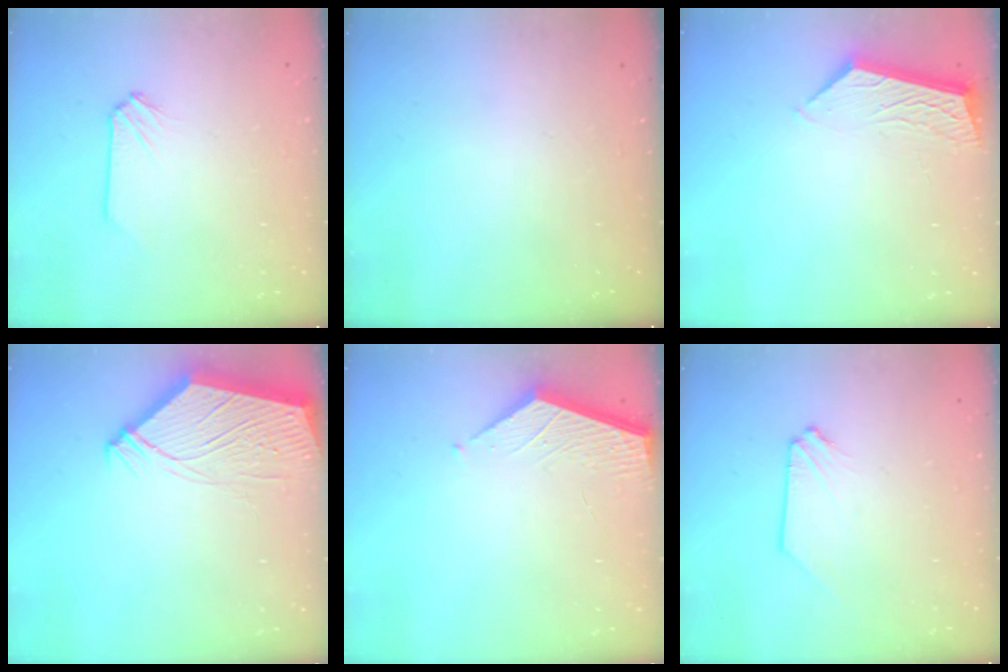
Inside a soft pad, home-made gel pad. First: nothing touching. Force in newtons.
{"total": 0.0}
{"total": 5.2, "press": 5.2, "slide": 0.1}
{"total": 11.3, "press": 11.1, "slide": 1.8}
{"total": 1.9, "press": 1.9, "slide": 0.2}
{"total": 0.0}